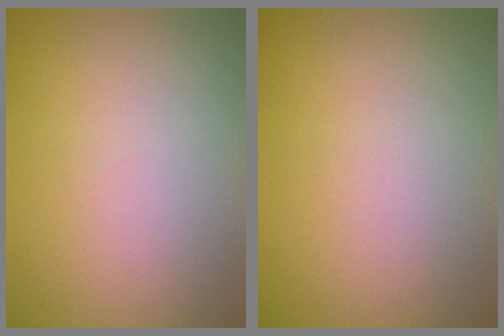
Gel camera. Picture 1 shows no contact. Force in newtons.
{"total": 0.0}